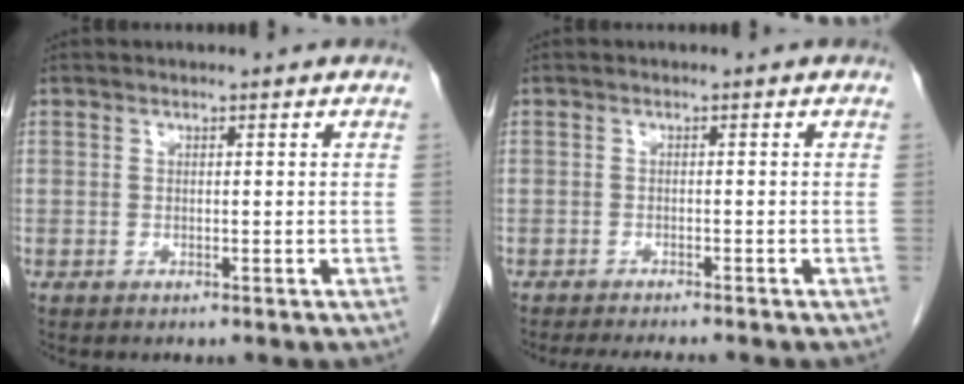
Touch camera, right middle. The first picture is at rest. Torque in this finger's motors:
{"motor_torque": [0.04, -0.02, 0.00, 0.00]}